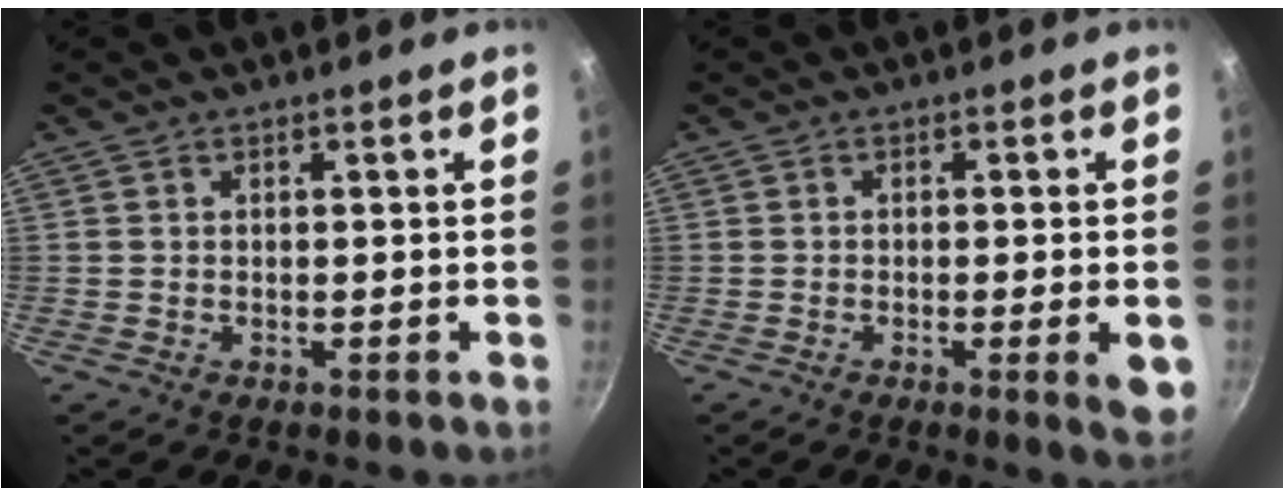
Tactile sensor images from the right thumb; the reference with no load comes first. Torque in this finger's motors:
{"motor_torque": [0.30, -0.42, 0.06, 0.59, -0.01]}